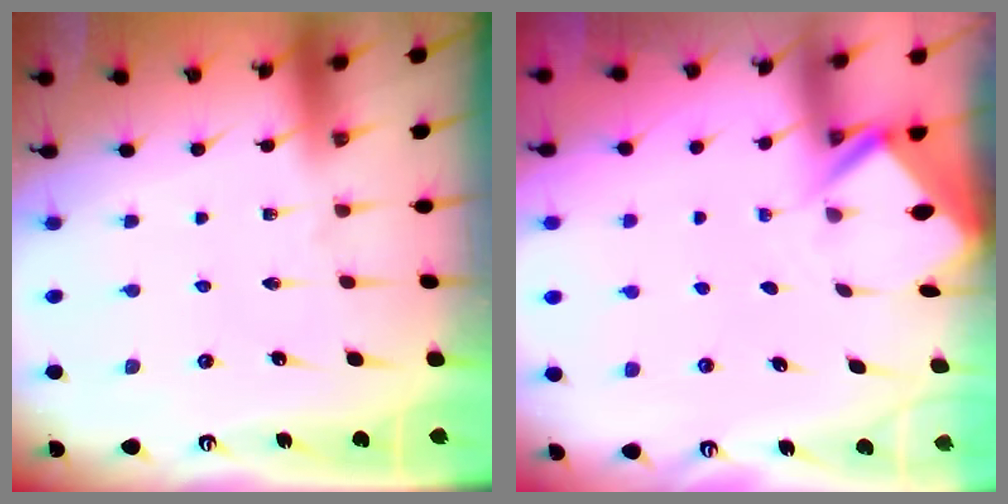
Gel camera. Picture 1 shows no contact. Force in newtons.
{"total": 2.6, "press": 2.6, "slide": 0.1}